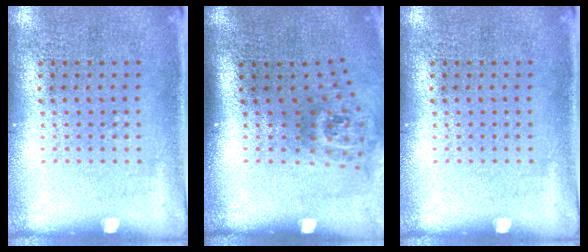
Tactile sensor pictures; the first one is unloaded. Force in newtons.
{"total": 1.9, "press": 1.3, "slide": 1.4}
{"total": 0.0}